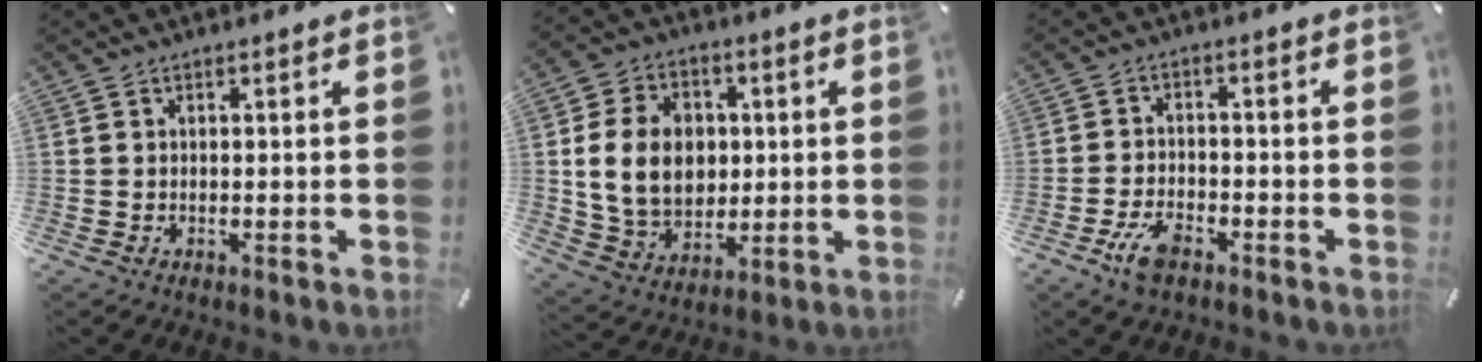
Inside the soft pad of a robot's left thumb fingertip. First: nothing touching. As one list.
[{"total": 14.3, "force": [1.1, 11.6, 8.3], "torque": [-0.170, 0.012, 0.022]}, {"total": 6.2, "force": [-3.5, 3.0, 4.1], "torque": [-0.096, 0.011, -0.068]}]